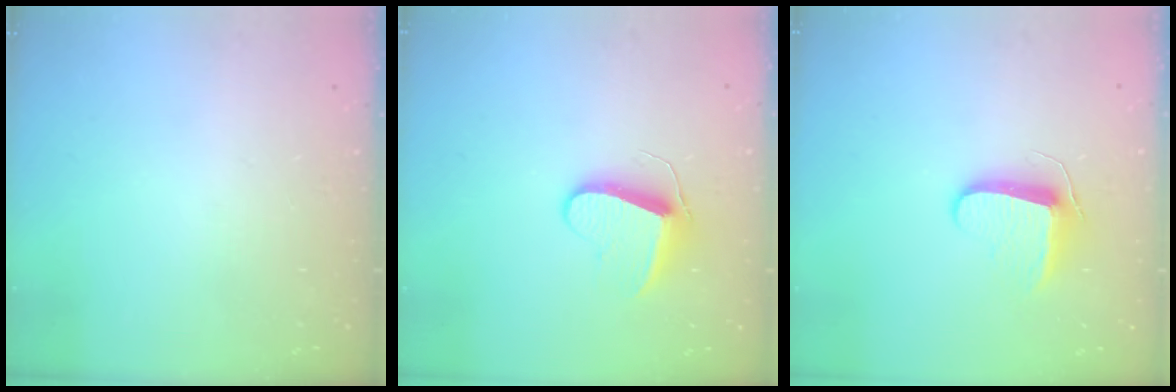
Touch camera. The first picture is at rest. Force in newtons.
{"total": 9.4, "press": 9.4, "slide": 0.7}
{"total": 9.6, "press": 9.6, "slide": 0.8}